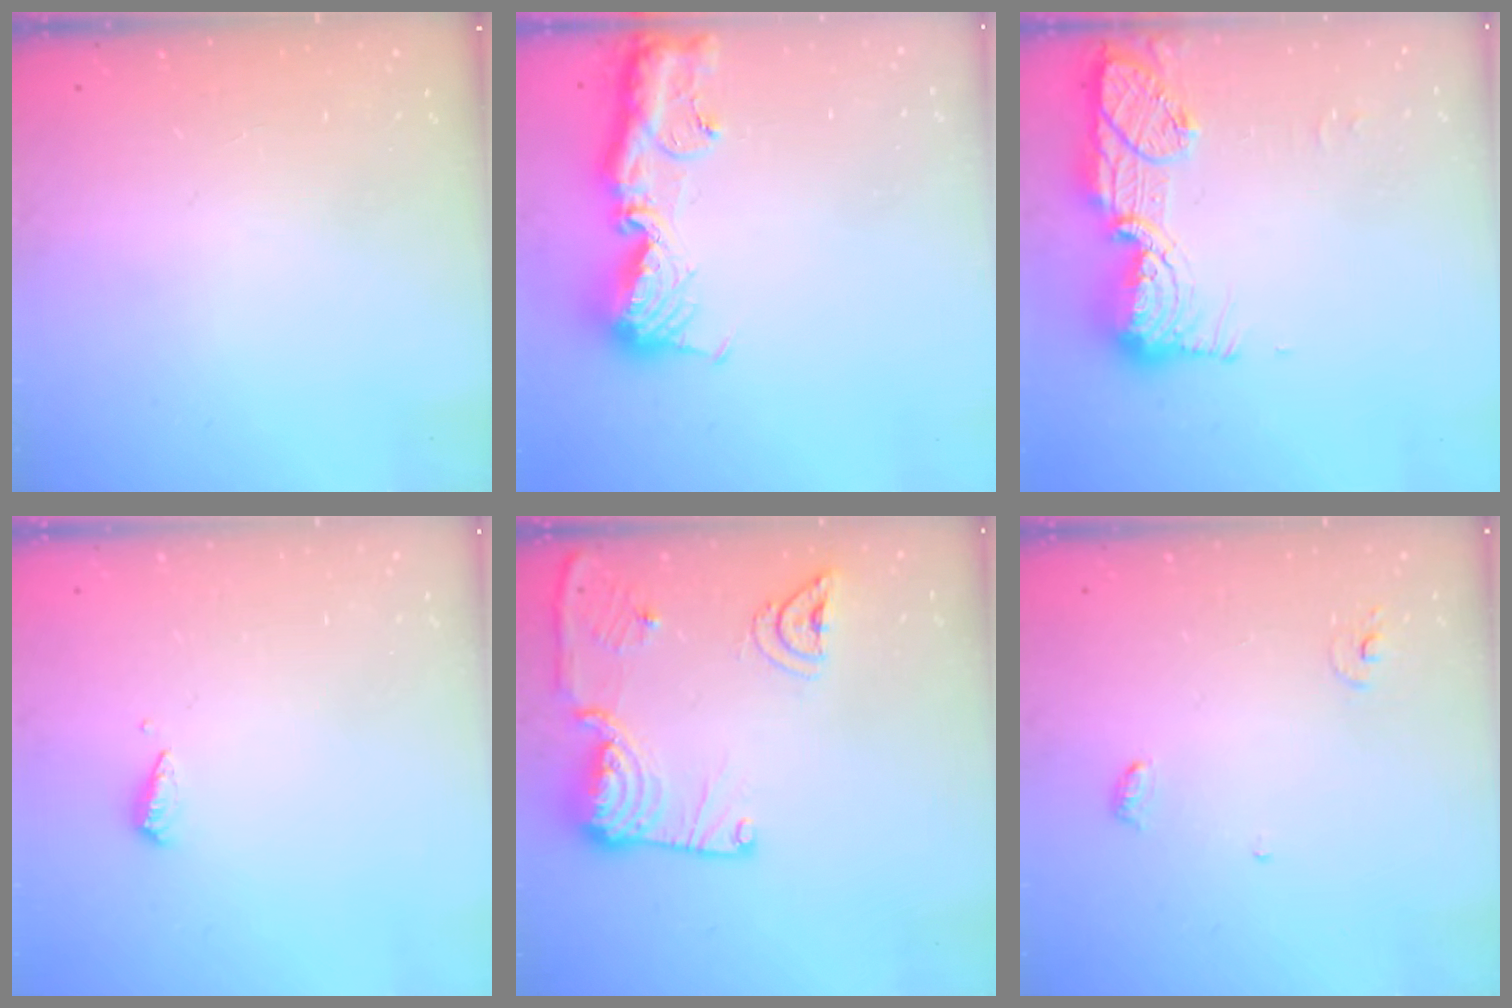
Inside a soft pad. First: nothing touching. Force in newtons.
{"total": 15.7, "press": 15.6, "slide": 1.6}
{"total": 15.1, "press": 15.0, "slide": 1.0}
{"total": 3.1, "press": 3.1, "slide": 0.2}
{"total": 16.4, "press": 16.3, "slide": 2.0}
{"total": 4.0, "press": 4.0, "slide": 0.3}